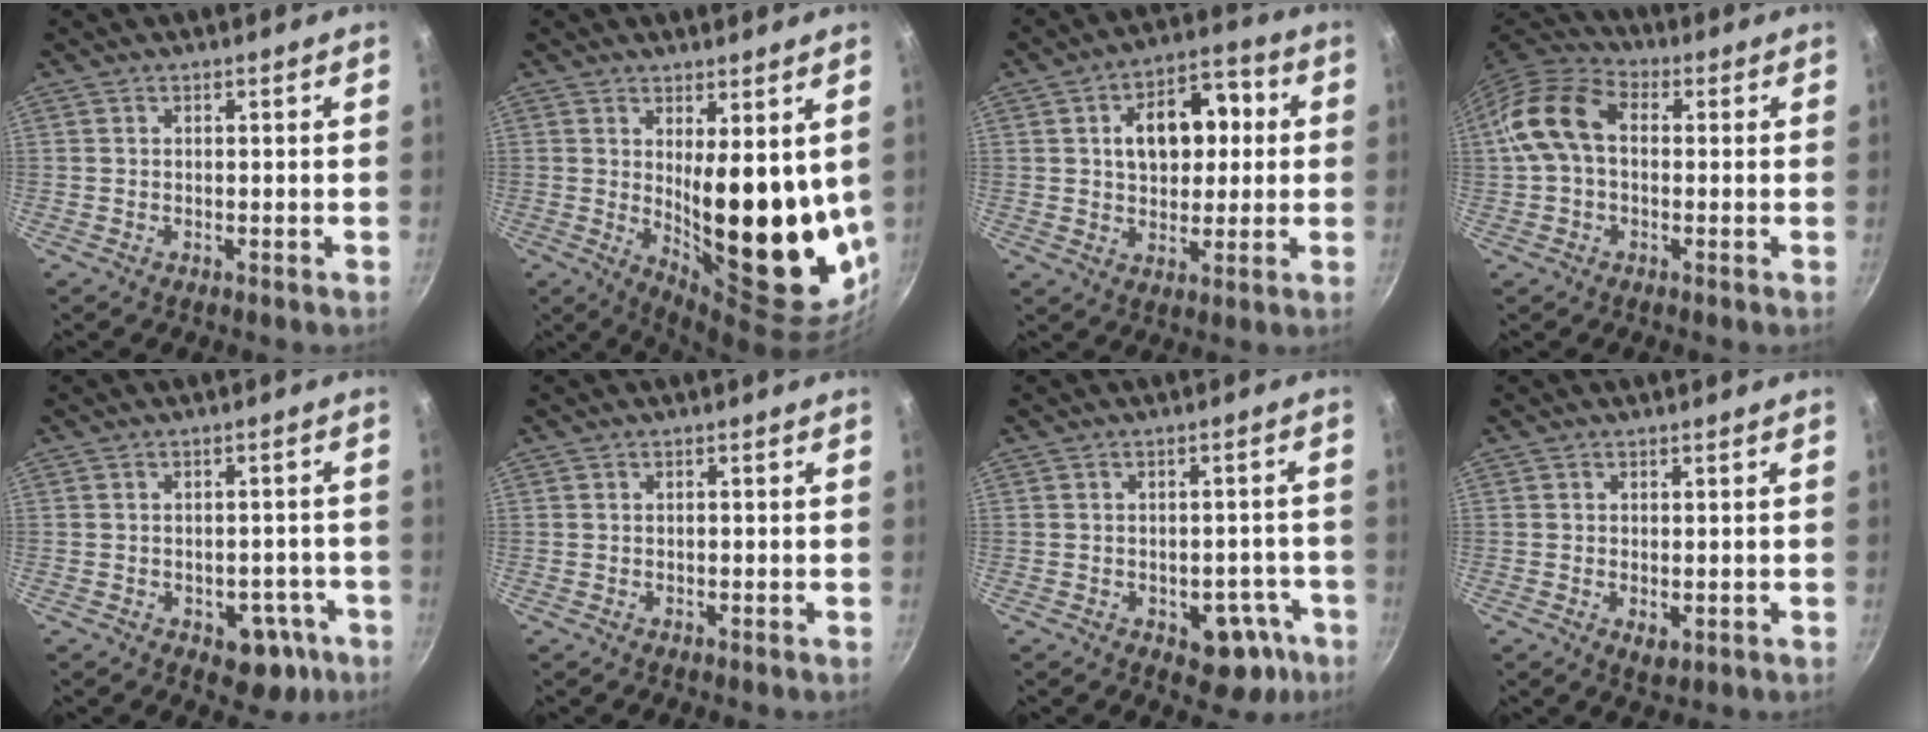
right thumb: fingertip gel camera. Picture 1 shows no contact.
{"total": 19.8, "force": [0.2, 6.8, 18.5], "torque": [-0.236, -0.048, 0.029]}
{"total": 13.6, "force": [2.4, 8.6, 10.2], "torque": [-0.118, 0.019, 0.032]}
{"total": 12.2, "force": [1.0, 8.1, 9.1], "torque": [-0.179, 0.035, 0.007]}
{"total": 6.9, "force": [-3.4, 4.3, 4.2], "torque": [-0.023, 0.023, -0.035]}
{"total": 0.7, "force": [0.0, 0.4, 0.6], "torque": [-0.011, 0.004, 0.002]}
{"total": 8.0, "force": [-3.8, 4.7, 5.2], "torque": [-0.032, 0.031, -0.039]}
{"total": 2.3, "force": [-0.5, 1.3, 1.9], "torque": [-0.029, -0.006, -0.003]}